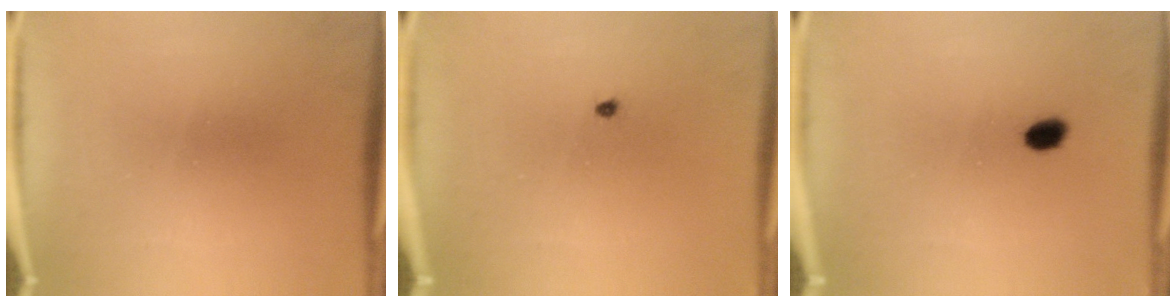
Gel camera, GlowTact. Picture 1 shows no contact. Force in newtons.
{"total": 0.6}
{"total": 2.6}